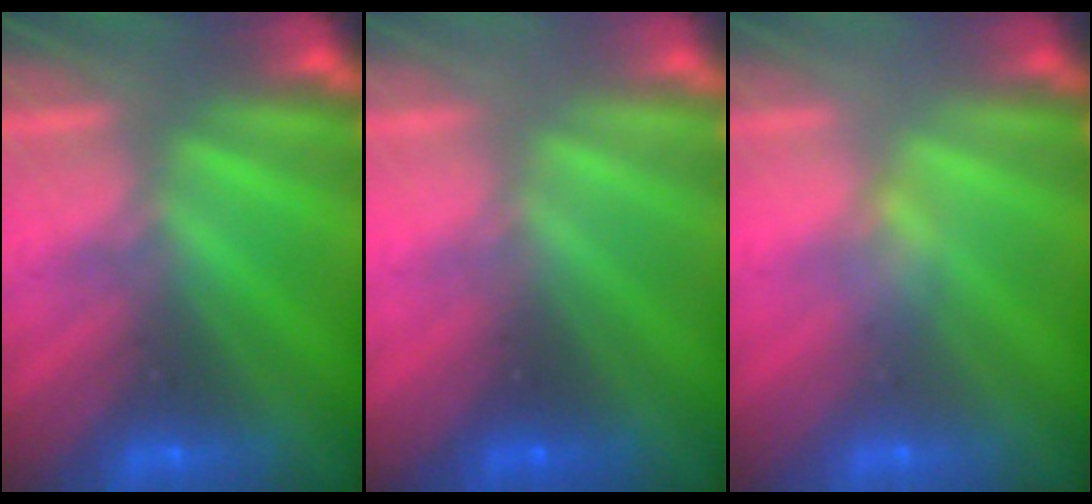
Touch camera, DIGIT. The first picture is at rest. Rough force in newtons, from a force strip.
{"total": 2.9}
{"total": 2.4}